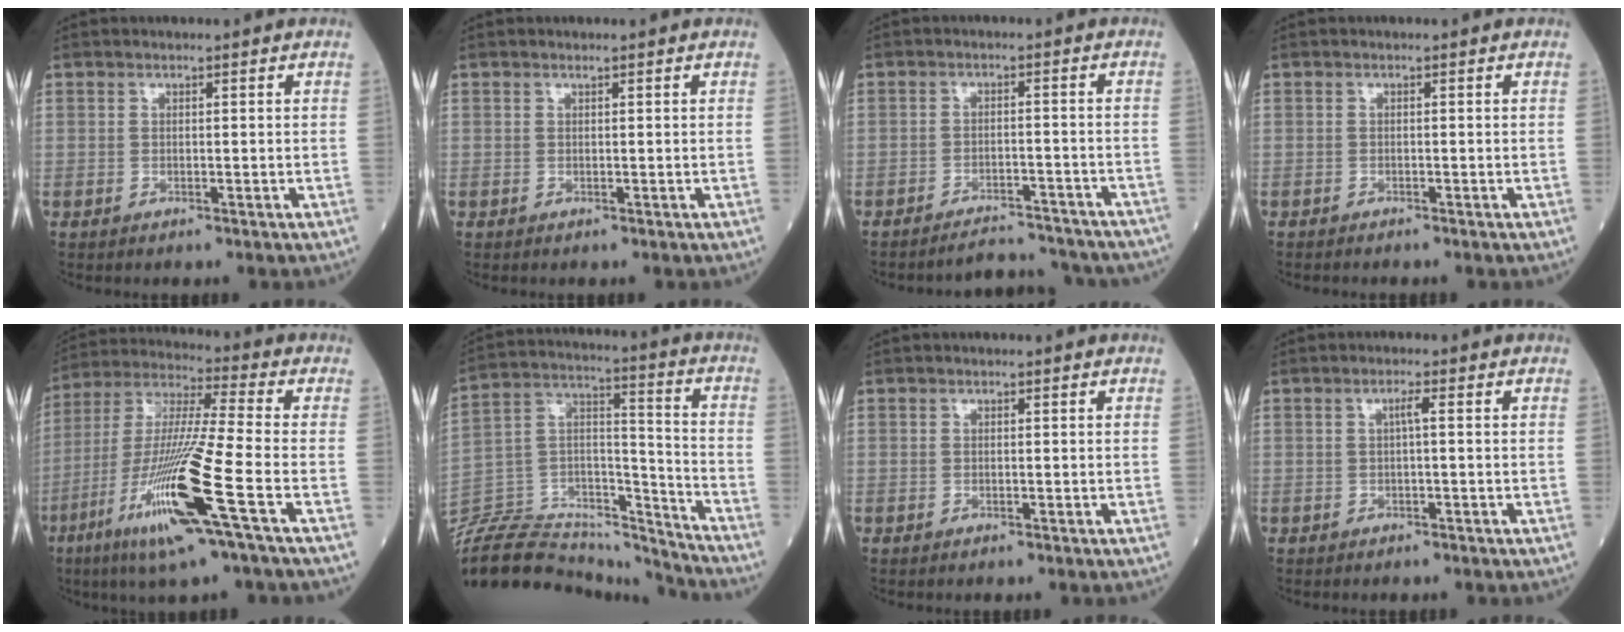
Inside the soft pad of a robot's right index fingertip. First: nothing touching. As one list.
[{"total": 0.0}, {"total": 10.8, "force": [-10.4, 2.4, 1.7], "torque": [-0.017, 0.013, -0.133]}, {"total": 2.0, "force": [-1.6, 0.8, 0.8], "torque": [-0.022, -0.005, -0.020]}, {"total": 19.6, "force": [-8.1, 0.0, 17.8], "torque": [-0.391, -0.043, -0.160]}, {"total": 26.0, "force": [-24.3, 5.0, 7.9], "torque": [-0.189, 0.018, -0.403]}, {"total": 0.0}, {"total": 1.8, "force": [0.1, 0.4, 1.8], "torque": [-0.039, 0.002, 0.002]}]